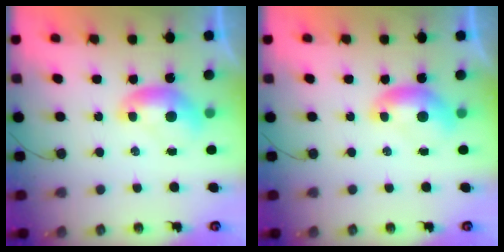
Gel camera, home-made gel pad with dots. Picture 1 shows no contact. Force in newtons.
{"total": 0.0}